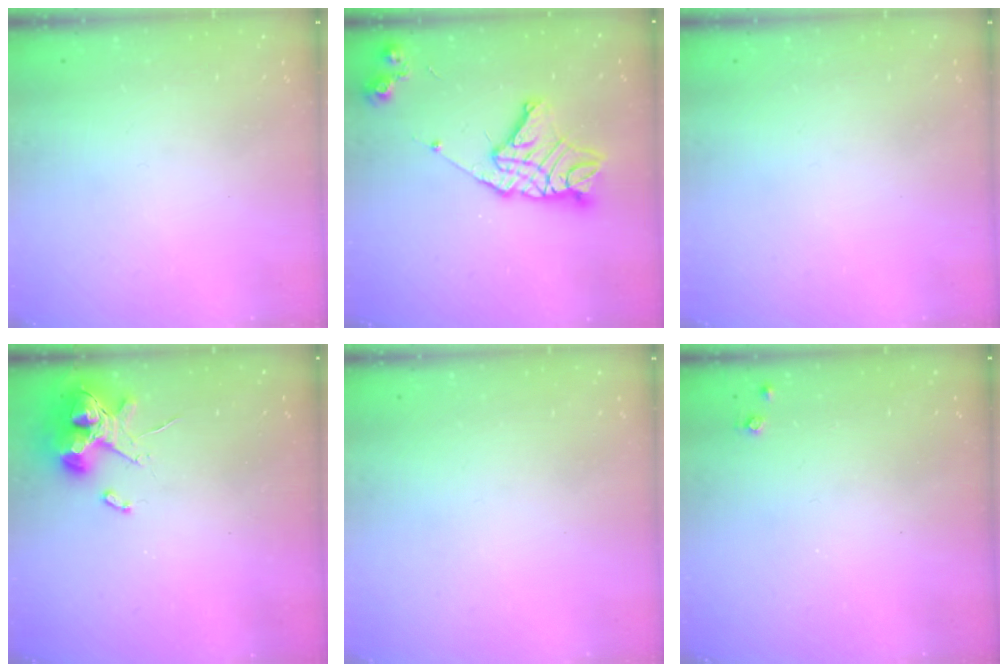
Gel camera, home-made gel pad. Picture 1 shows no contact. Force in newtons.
{"total": 15.8, "press": 15.7, "slide": 1.5}
{"total": 0.0}
{"total": 10.7, "press": 10.5, "slide": 1.8}
{"total": 0.0}
{"total": 3.7, "press": 3.6, "slide": 0.5}